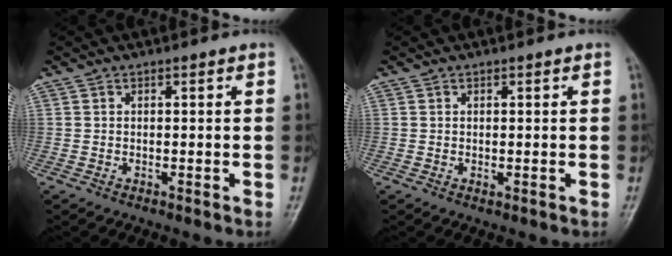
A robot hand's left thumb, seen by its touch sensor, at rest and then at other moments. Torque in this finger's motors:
{"motor_torque": [-0.10, -0.03, 0.13, 0.02, 0.00]}